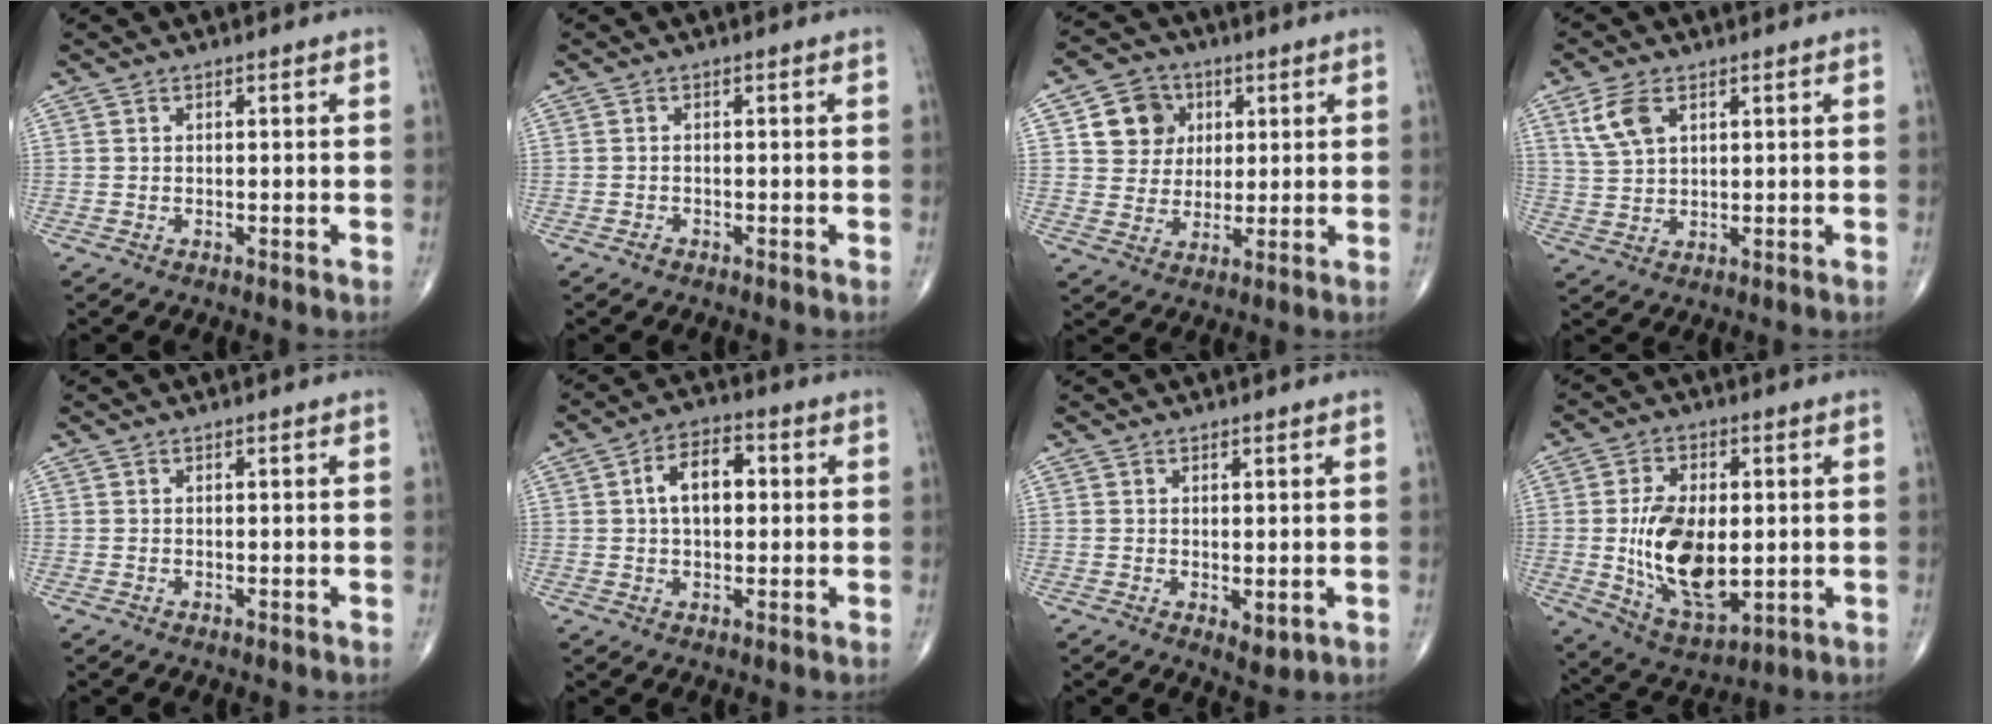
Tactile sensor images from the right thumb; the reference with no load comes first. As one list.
[{"total": 0.8, "force": [-0.6, 0.5, 0.2], "torque": [-0.005, 0.002, -0.012]}, {"total": 9.1, "force": [2.9, 8.0, 3.2], "torque": [-0.015, -0.005, 0.049]}, {"total": 6.4, "force": [2.9, 3.6, 4.4], "torque": [-0.089, -0.004, 0.064]}, {"total": 0.0}, {"total": 8.3, "force": [1.1, 4.9, 6.6], "torque": [-0.100, 0.018, 0.012]}, {"total": 2.6, "force": [-0.3, 1.3, 2.2], "torque": [-0.028, -0.009, 0.001]}, {"total": 15.0, "force": [-0.2, 8.0, 12.8], "torque": [-0.223, -0.016, 0.011]}]